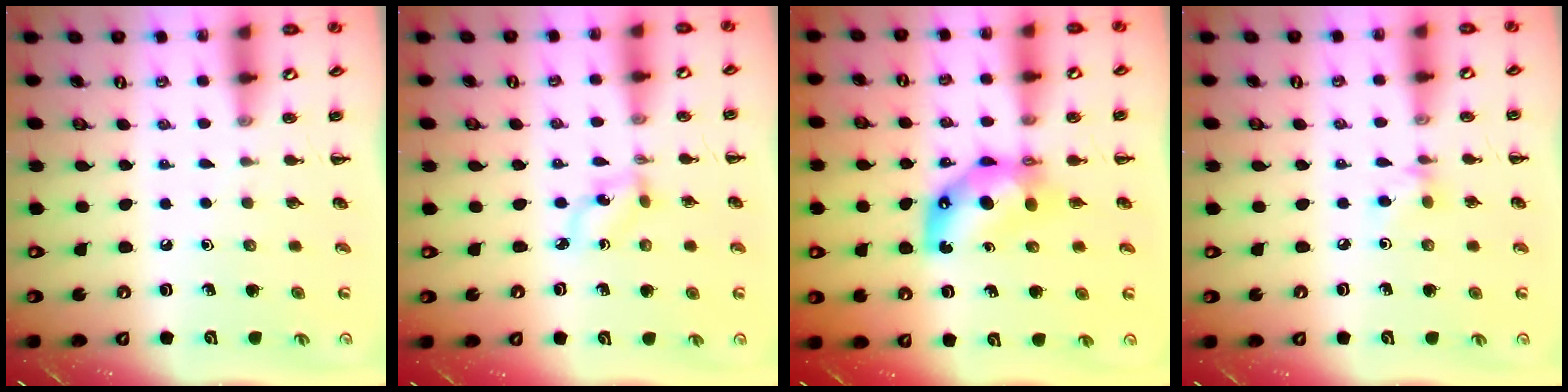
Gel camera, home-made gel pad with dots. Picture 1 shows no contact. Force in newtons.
{"total": 1.8, "press": 1.7, "slide": 0.5}
{"total": 8.1, "press": 7.8, "slide": 1.9}
{"total": 4.4, "press": 4.3, "slide": 1.1}